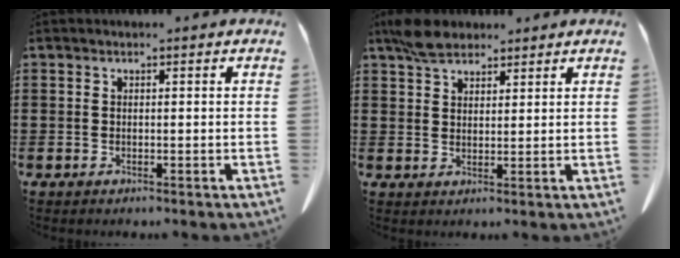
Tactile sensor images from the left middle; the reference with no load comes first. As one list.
[{"total": 4.7, "force": [3.8, 2.0, 1.9], "torque": [-0.038, 0.000, 0.071]}]